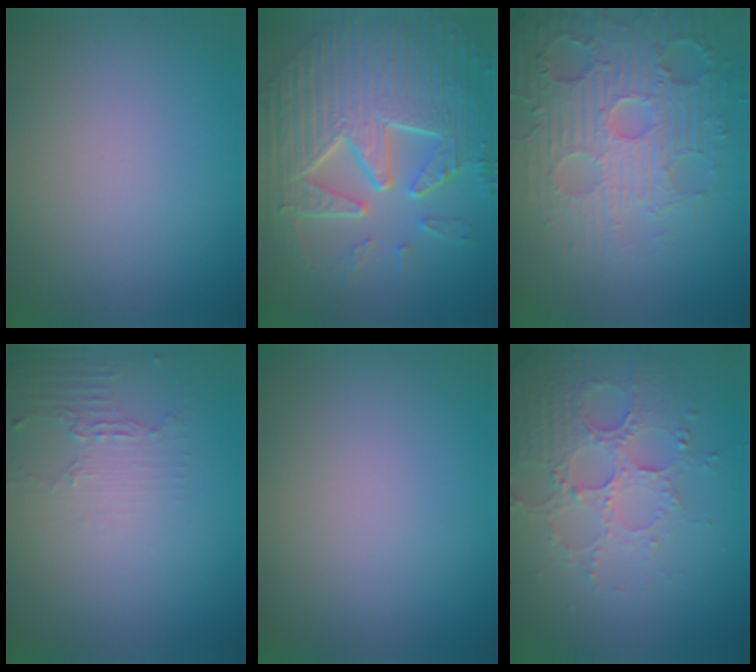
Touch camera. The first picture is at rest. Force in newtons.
{"total": 10.5, "press": 7.3, "slide": 7.5}
{"total": 6.8, "press": 5.8, "slide": 3.5}
{"total": 2.1, "press": 1.5, "slide": 1.4}
{"total": 0.0}
{"total": 5.3, "press": 3.7, "slide": 3.7}